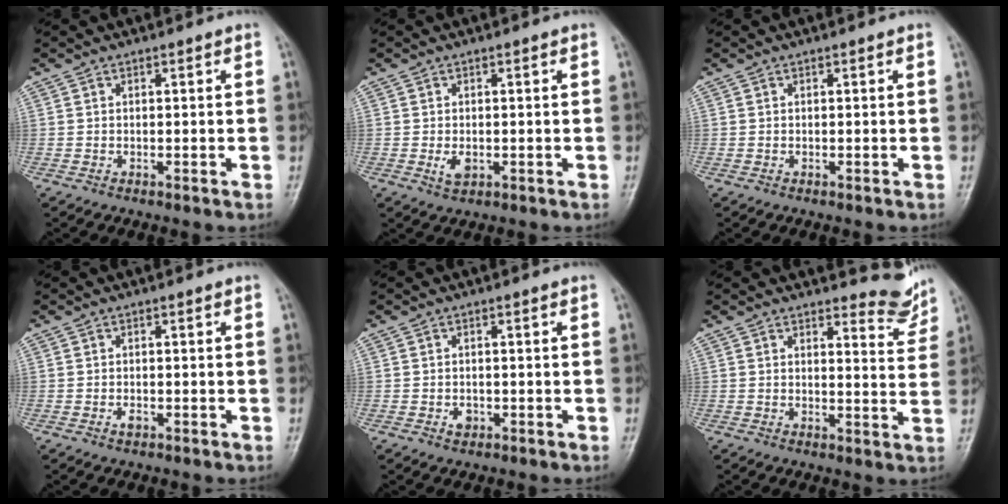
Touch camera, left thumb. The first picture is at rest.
{"total": 2.6, "force": [-0.5, 1.6, 2.0], "torque": [-0.031, -0.005, -0.003]}
{"total": 0.0}
{"total": 1.1, "force": [-0.7, 0.6, 0.6], "torque": [-0.008, 0.001, -0.009]}
{"total": 1.5, "force": [-0.8, 1.2, 0.6], "torque": [-0.002, 0.002, -0.008]}
{"total": 5.9, "force": [5.7, 1.6, 0.9], "torque": [0.011, -0.057, 0.061]}